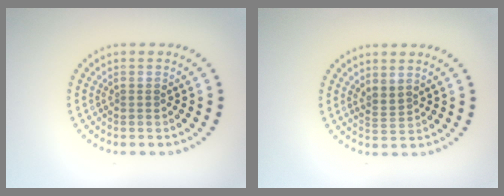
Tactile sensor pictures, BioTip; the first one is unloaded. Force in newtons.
{"total": 1.5, "press": 1.1, "slide": 1.0}